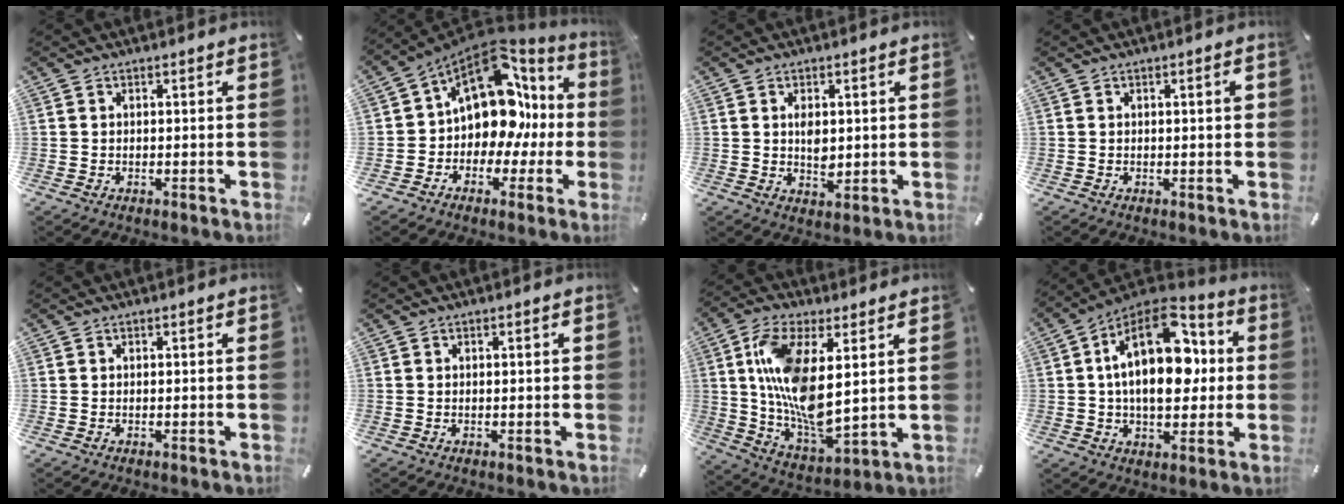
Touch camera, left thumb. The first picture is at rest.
{"total": 15.5, "force": [4.1, 11.3, 9.8], "torque": [-0.168, -0.039, 0.069]}
{"total": 4.3, "force": [0.7, 2.9, 3.2], "torque": [-0.050, -0.006, 0.004]}
{"total": 2.1, "force": [0.3, 0.5, 2.0], "torque": [-0.021, -0.003, 0.000]}
{"total": 0.0}
{"total": 0.8, "force": [0.1, 0.3, 0.8], "torque": [-0.015, 0.002, 0.000]}
{"total": 15.0, "force": [4.2, 6.9, 12.7], "torque": [-0.262, -0.029, 0.077]}
{"total": 21.5, "force": [3.8, 13.2, 16.5], "torque": [-0.279, -0.014, 0.059]}